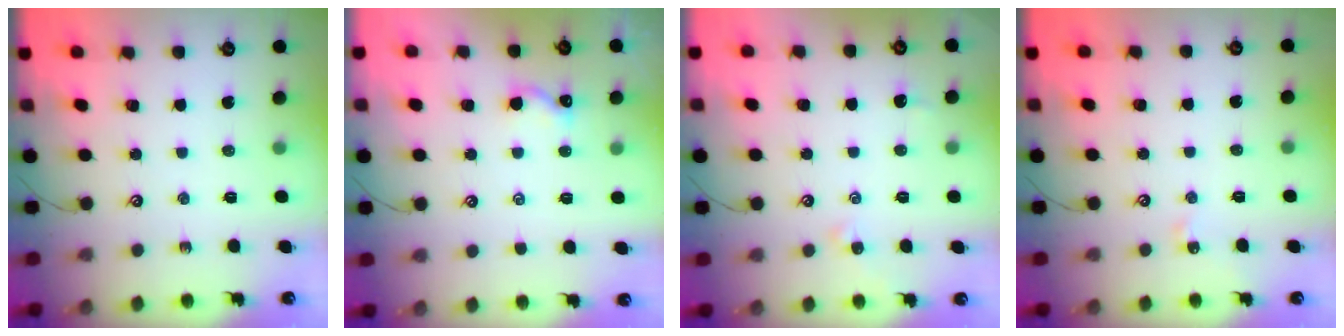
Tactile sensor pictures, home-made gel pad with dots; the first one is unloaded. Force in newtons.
{"total": 1.7, "press": 1.7, "slide": 0.3}
{"total": 0.9, "press": 0.8, "slide": 0.5}
{"total": 4.9, "press": 4.8, "slide": 0.7}